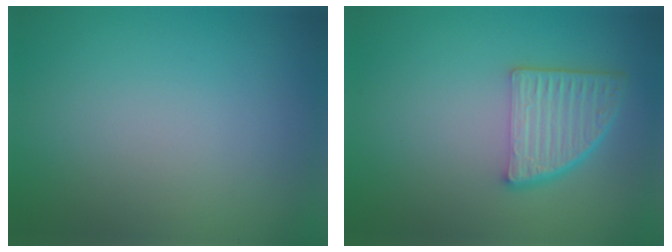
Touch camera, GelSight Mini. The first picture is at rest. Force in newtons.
{"total": 5.1, "press": 3.7, "slide": 3.5}